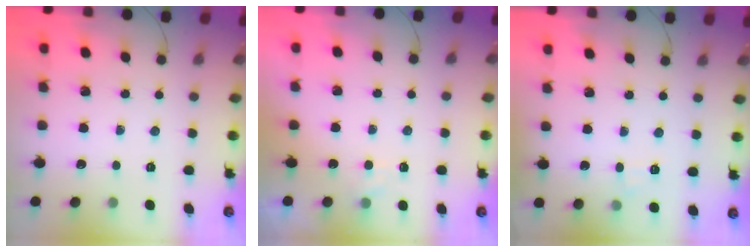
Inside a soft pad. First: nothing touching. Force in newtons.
{"total": 2.0, "press": 1.6, "slide": 1.2}
{"total": 5.6, "press": 5.4, "slide": 1.4}